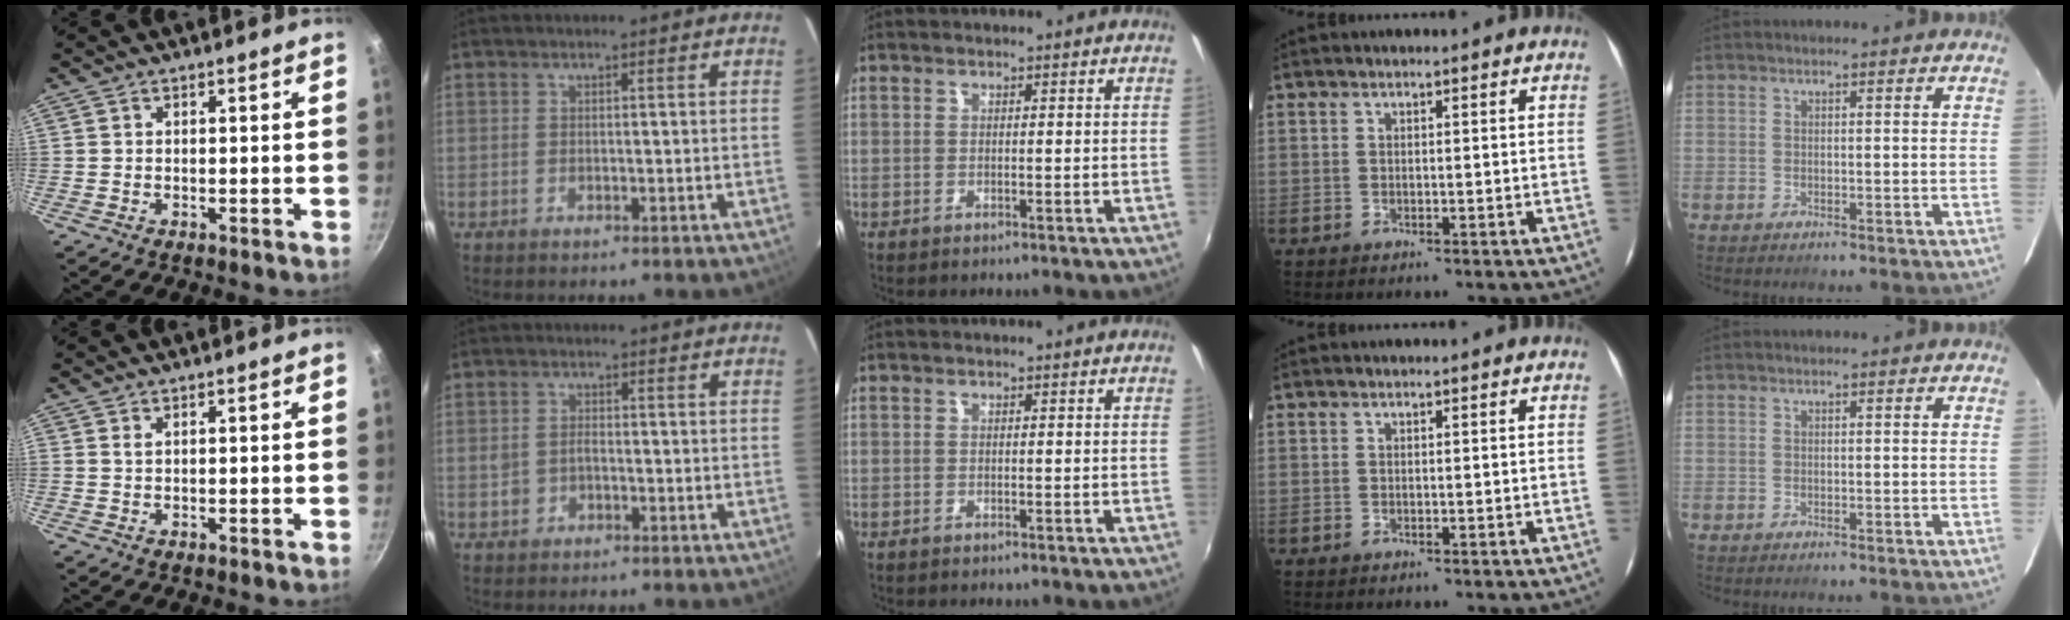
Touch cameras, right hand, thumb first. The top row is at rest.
{"thumb": {"total": 0.6, "force": [0.4, 0.3, 0.5], "torque": [-0.008, -0.002, 0.007]}, "index": {"total": 2.3, "force": [-0.7, 1.9, 1.1], "torque": [-0.026, 0.006, -0.010]}}